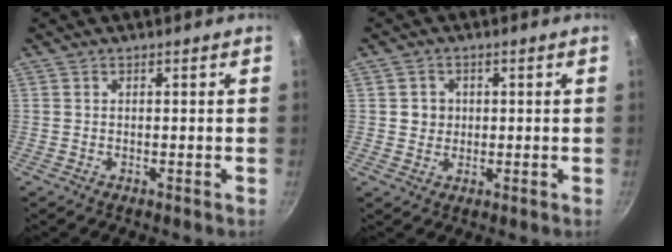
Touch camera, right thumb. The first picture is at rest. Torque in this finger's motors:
{"motor_torque": [-0.37, 0.23, 0.28, -0.20, -0.03]}